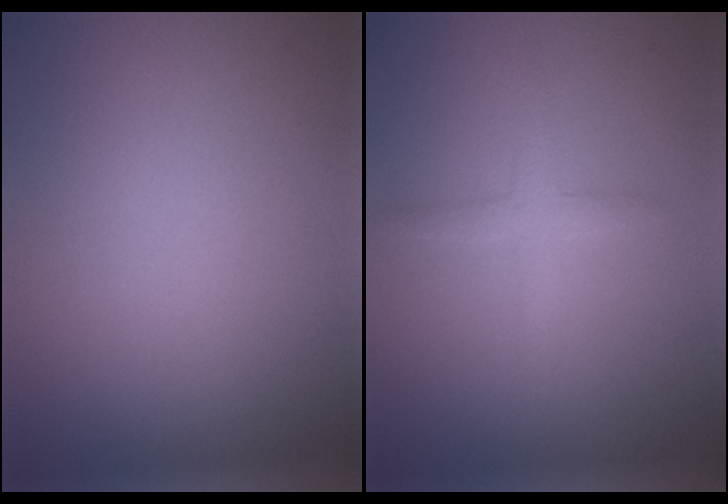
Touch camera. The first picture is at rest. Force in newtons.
{"total": 1.7, "press": 1.7, "slide": 0.1}